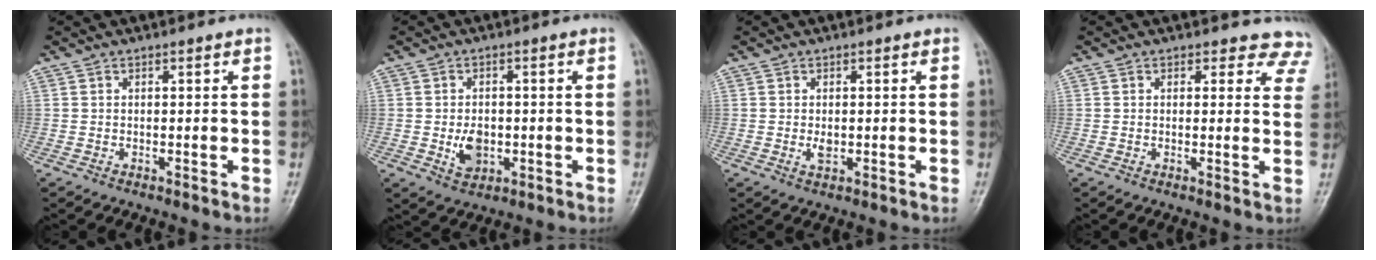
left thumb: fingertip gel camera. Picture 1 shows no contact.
{"total": 5.1, "force": [-0.8, 3.7, 3.4], "torque": [-0.041, -0.001, -0.009]}
{"total": 1.9, "force": [-0.1, 1.1, 1.5], "torque": [-0.023, -0.003, -0.001]}
{"total": 6.6, "force": [5.8, 3.2, -0.1], "torque": [0.059, -0.022, 0.028]}